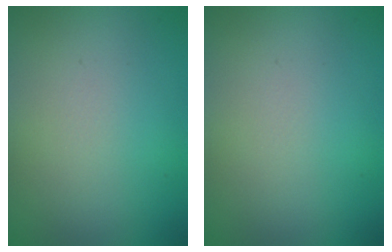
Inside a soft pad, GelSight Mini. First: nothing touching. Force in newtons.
{"total": 0.0}